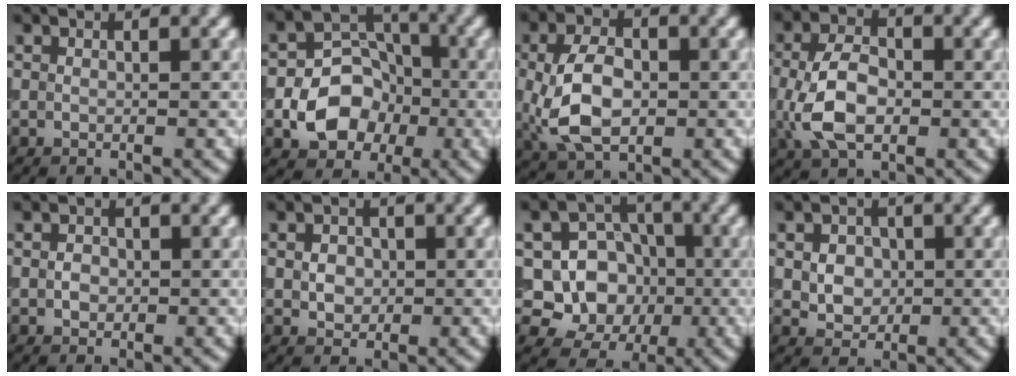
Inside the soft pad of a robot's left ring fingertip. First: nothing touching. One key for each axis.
{"total": 6.7, "fx": -2.0, "fy": 5.2, "fz": 3.7, "tx": -0.050, "ty": -0.001, "tz": -0.036}
{"total": 6.6, "fx": -0.4, "fy": 4.2, "fz": 5.1, "tx": -0.111, "ty": -0.003, "tz": -0.008}
{"total": 6.3, "fx": -1.0, "fy": 4.0, "fz": 4.8, "tx": -0.109, "ty": -0.003, "tz": -0.021}
{"total": 1.3, "fx": -0.1, "fy": 1.1, "fz": 0.7, "tx": -0.013, "ty": 0.000, "tz": -0.006}
{"total": 2.0, "fx": 0.0, "fy": 1.7, "fz": 1.1, "tx": -0.016, "ty": -0.001, "tz": -0.001}
{"total": 10.2, "fx": -1.7, "fy": 9.4, "fz": 3.6, "tx": -0.065, "ty": 0.014, "tz": -0.057}
{"total": 3.1, "fx": 0.1, "fy": 2.5, "fz": 1.8, "tx": -0.028, "ty": 0.002, "tz": -0.004}